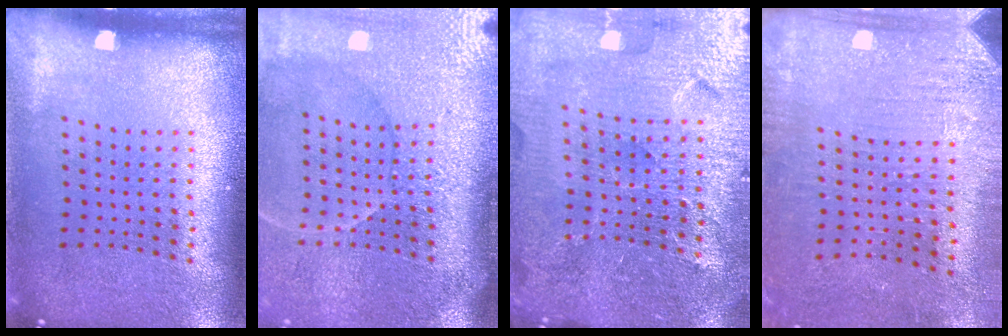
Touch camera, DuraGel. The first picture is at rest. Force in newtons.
{"total": 4.3, "press": 3.8, "slide": 2.1}
{"total": 5.1, "press": 4.7, "slide": 1.9}
{"total": 3.1, "press": 2.6, "slide": 1.6}